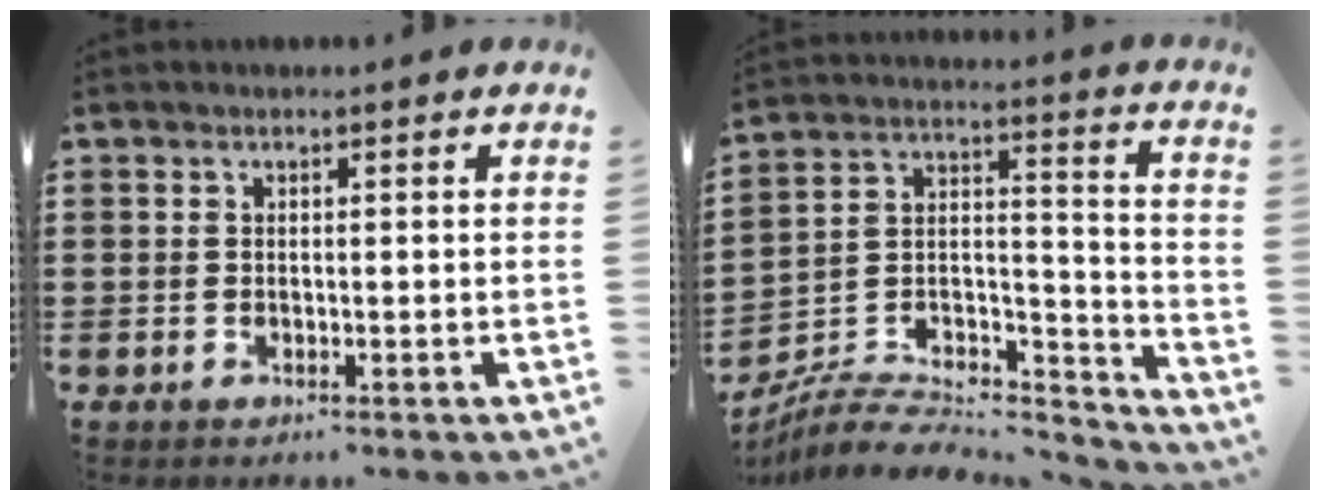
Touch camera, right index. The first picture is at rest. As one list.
[{"total": 7.6, "force": [-6.7, 2.5, 2.5], "torque": [-0.036, 0.017, -0.130]}]